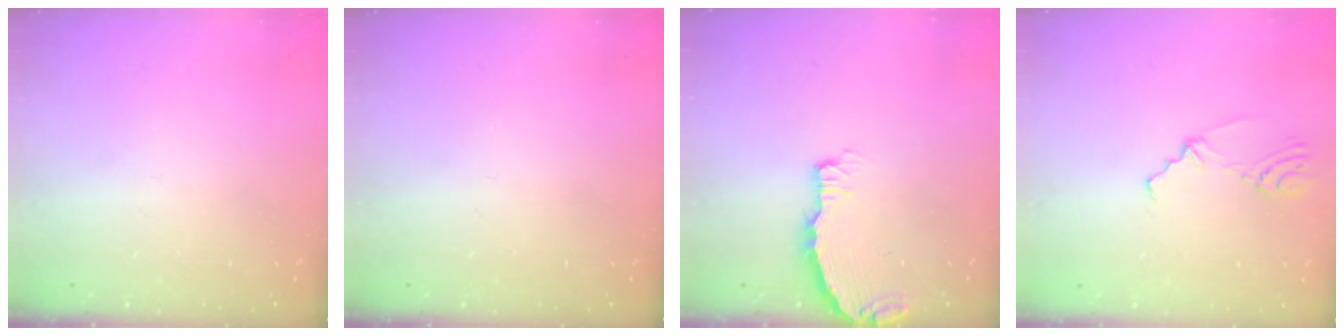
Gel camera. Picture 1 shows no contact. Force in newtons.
{"total": 0.0}
{"total": 5.0, "press": 5.0, "slide": 0.2}
{"total": 2.7, "press": 2.3, "slide": 1.6}